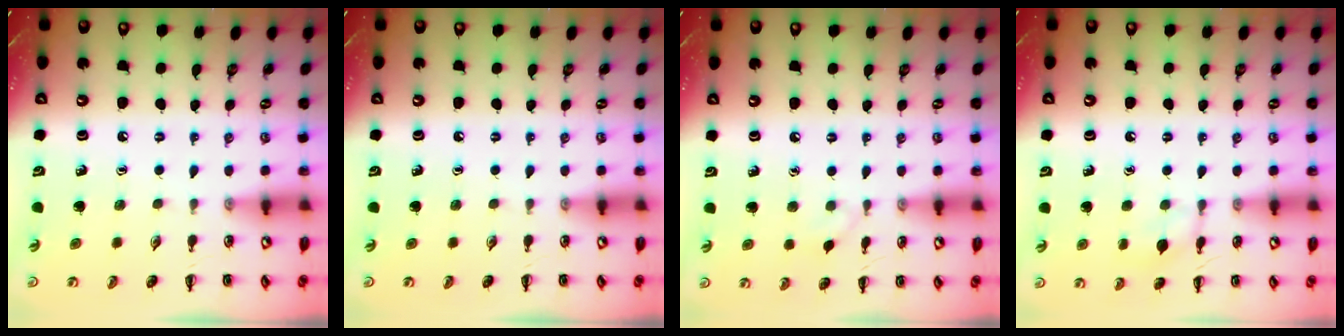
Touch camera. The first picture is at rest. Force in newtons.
{"total": 0.0}
{"total": 3.0, "press": 2.8, "slide": 1.2}
{"total": 7.4, "press": 7.3, "slide": 1.5}